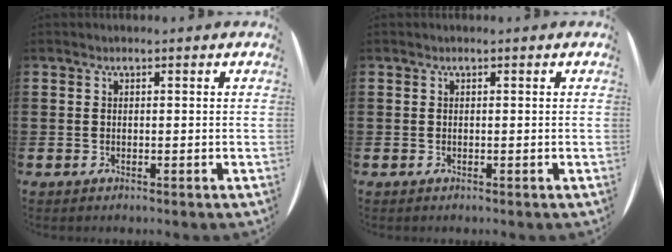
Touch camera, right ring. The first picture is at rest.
{"total": 0.0}